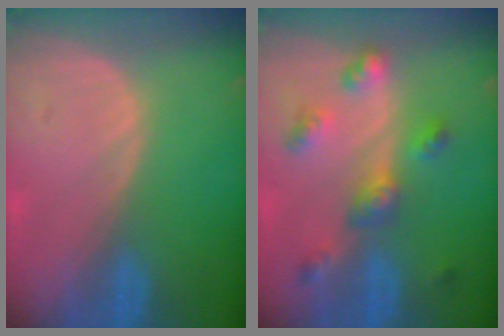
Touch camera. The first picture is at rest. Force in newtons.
{"total": 6.6, "press": 5.8, "slide": 3.1}